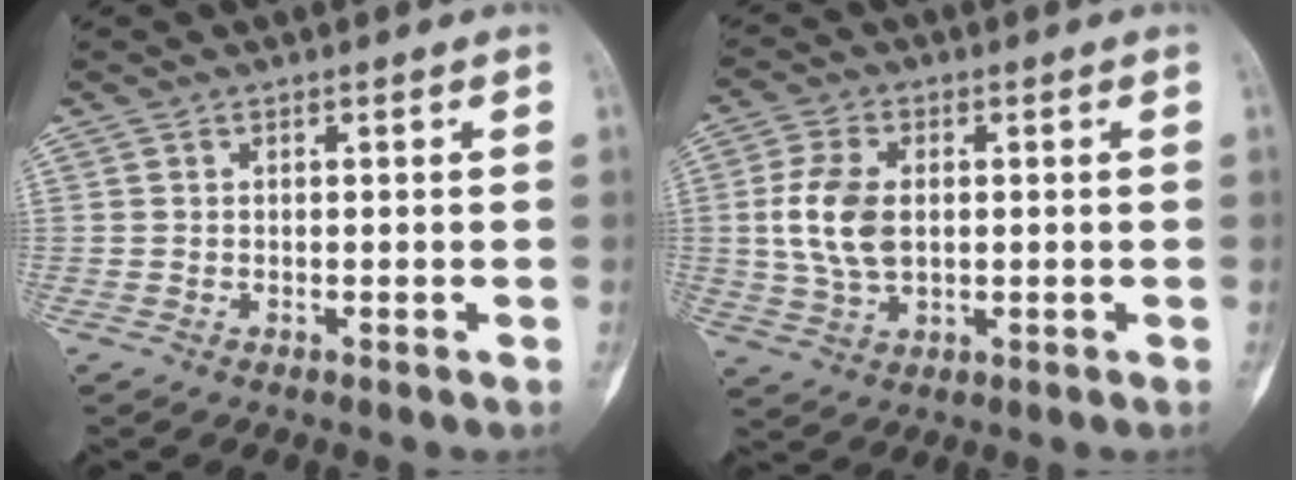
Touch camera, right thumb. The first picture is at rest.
{"total": 9.3, "force": [0.6, 5.8, 7.3], "torque": [-0.150, 0.002, 0.015]}